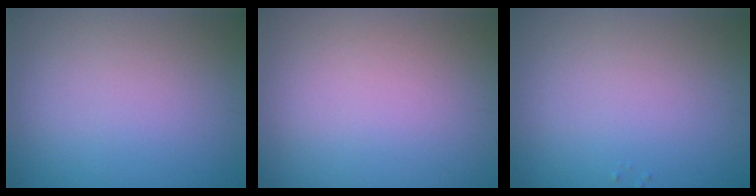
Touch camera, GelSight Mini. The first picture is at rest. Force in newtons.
{"total": 0.0}
{"total": 0.0}